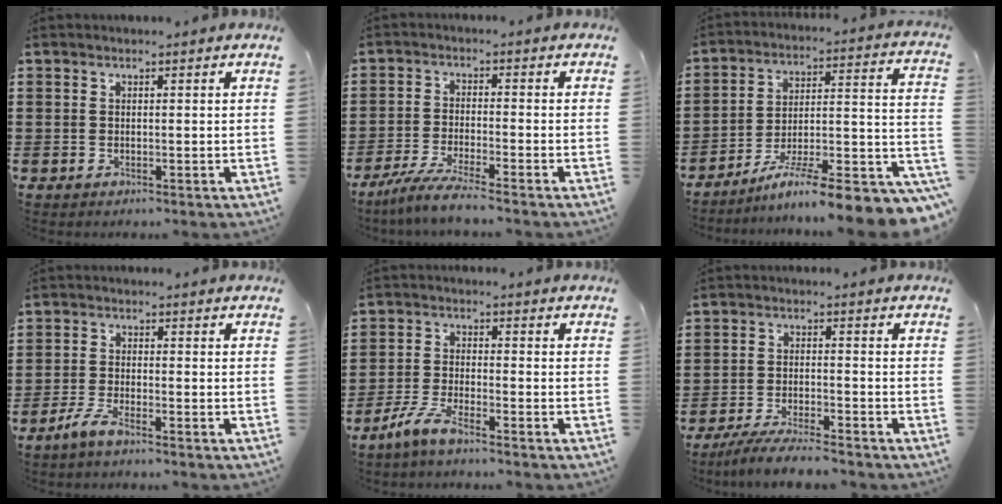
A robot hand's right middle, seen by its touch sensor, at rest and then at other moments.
{"total": 5.0, "force": [-4.4, -0.3, 2.4], "torque": [-0.061, -0.019, -0.087]}
{"total": 10.2, "force": [-7.9, 0.5, 6.4], "torque": [-0.076, 0.001, -0.146]}
{"total": 3.4, "force": [-2.7, 0.4, 2.0], "torque": [-0.054, -0.002, -0.059]}
{"total": 5.2, "force": [-4.3, 0.6, 2.8], "torque": [-0.072, -0.007, -0.088]}
{"total": 5.3, "force": [-4.9, 0.3, 2.0], "torque": [-0.046, -0.007, -0.097]}